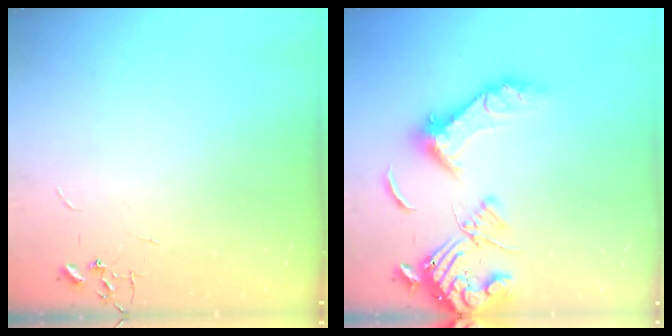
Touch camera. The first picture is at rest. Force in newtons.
{"total": 16.7, "press": 16.5, "slide": 2.9}